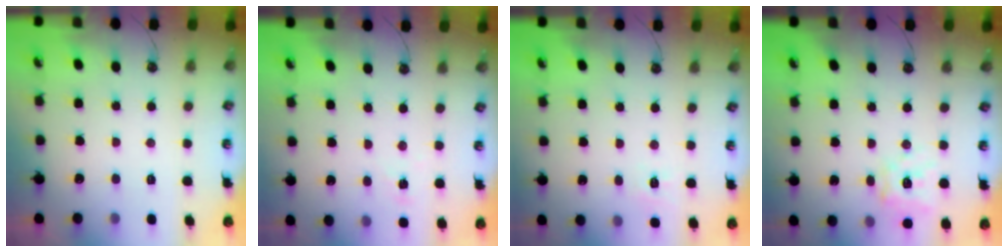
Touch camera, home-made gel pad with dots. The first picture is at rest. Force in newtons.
{"total": 3.2, "press": 3.2, "slide": 0.3}
{"total": 3.1, "press": 3.0, "slide": 0.5}
{"total": 12.9, "press": 12.8, "slide": 1.7}